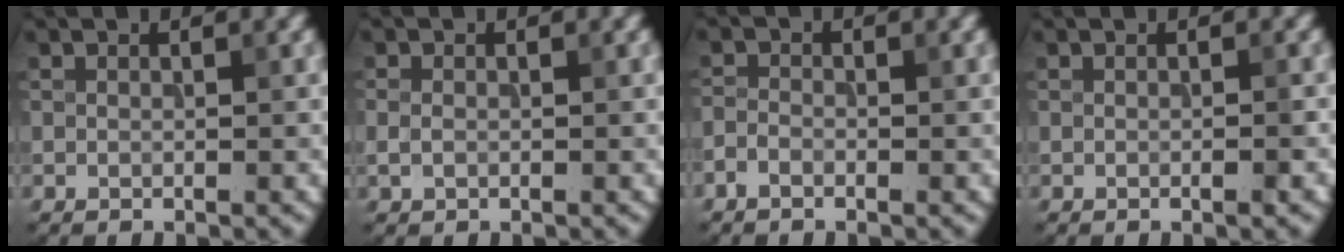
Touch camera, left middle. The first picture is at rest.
{"total": 1.1, "force": [-0.1, 0.8, 0.7], "torque": [-0.014, -0.001, -0.005]}
{"total": 1.2, "force": [-0.9, 0.6, 0.6], "torque": [-0.013, 0.001, -0.023]}
{"total": 1.0, "force": [-0.2, 0.1, 1.0], "torque": [-0.011, 0.001, -0.006]}